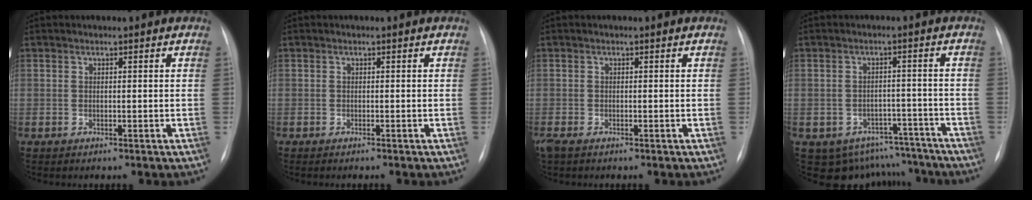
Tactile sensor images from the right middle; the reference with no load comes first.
{"total": 0.6, "force": [-0.5, 0.0, 0.4], "torque": [-0.007, -0.002, -0.007]}
{"total": 2.6, "force": [-1.4, 1.6, 1.5], "torque": [-0.037, -0.007, -0.019]}
{"total": 10.4, "force": [-8.5, 5.9, 0.9], "torque": [0.000, 0.031, -0.095]}